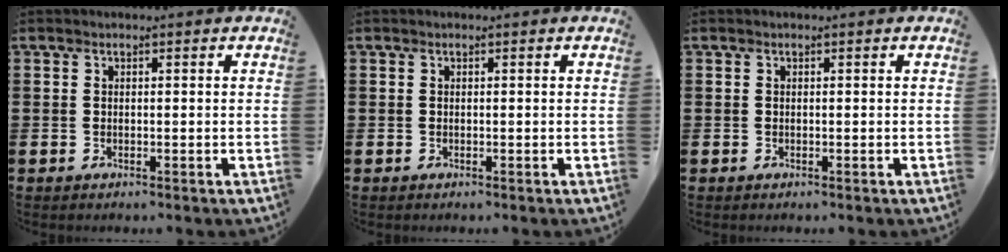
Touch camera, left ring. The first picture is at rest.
{"total": 0.0}
{"total": 0.0}